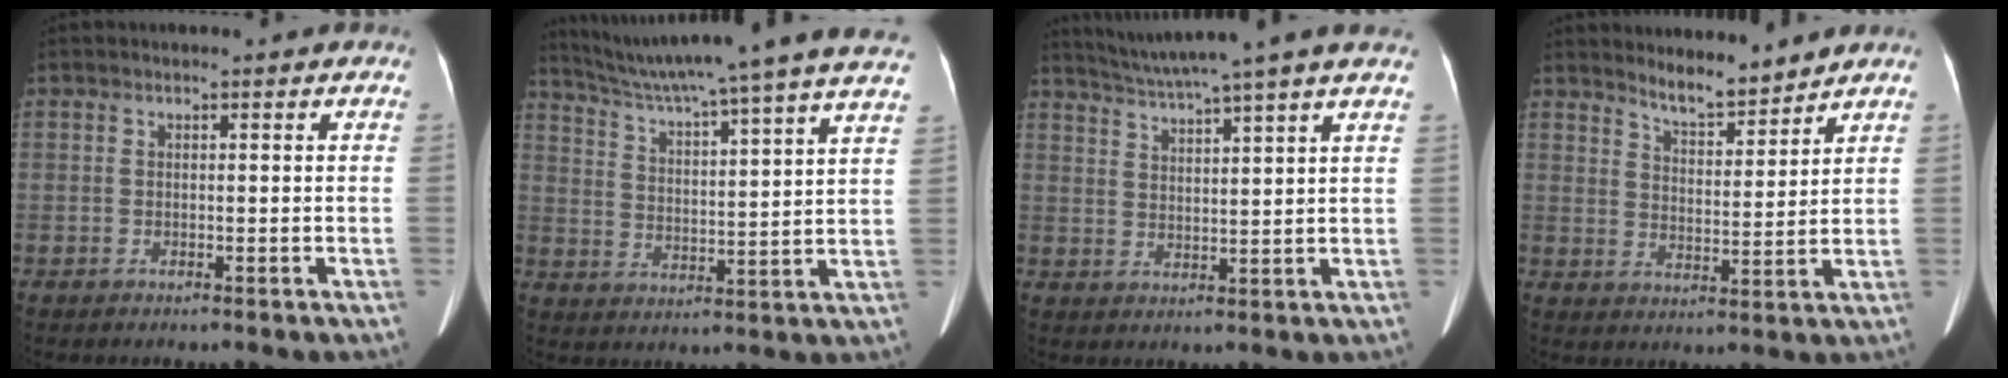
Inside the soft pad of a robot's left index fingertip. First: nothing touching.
{"total": 25.0, "force": [21.9, -1.6, 12.0], "torque": [-0.202, -0.031, 0.299]}
{"total": 11.2, "force": [9.7, -2.1, 5.3], "torque": [-0.097, 0.009, 0.142]}
{"total": 5.6, "force": [5.3, 0.6, 1.7], "torque": [-0.036, -0.012, 0.096]}